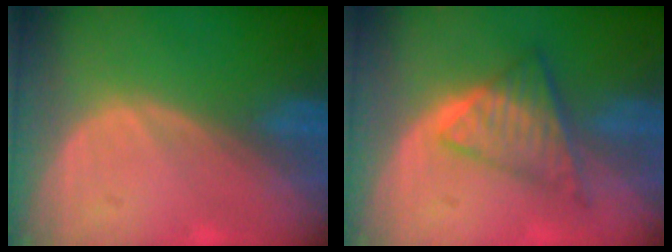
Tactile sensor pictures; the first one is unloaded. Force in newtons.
{"total": 7.2, "press": 6.3, "slide": 3.6}